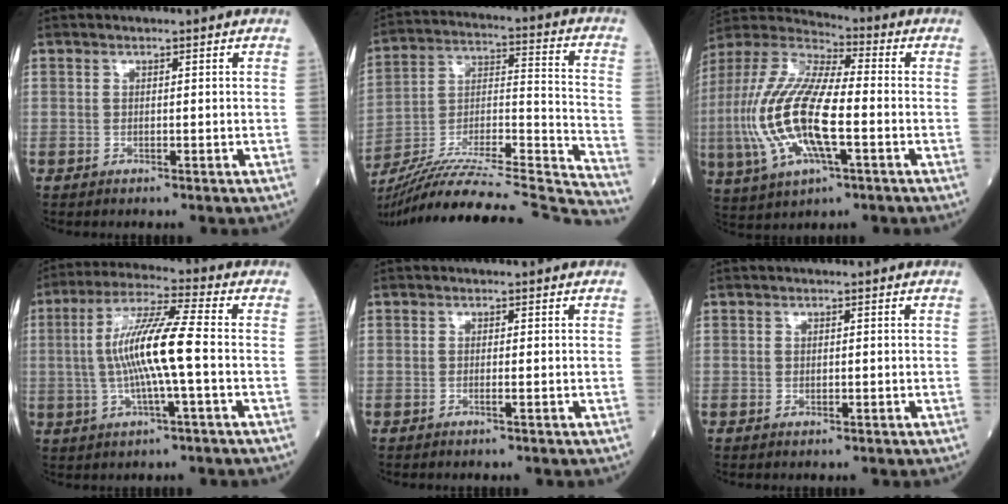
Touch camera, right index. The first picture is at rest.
{"total": 34.7, "force": [-32.0, 0.3, 13.2], "torque": [-0.170, -0.037, -0.476]}
{"total": 18.5, "force": [-3.3, 5.4, 17.4], "torque": [-0.389, -0.005, -0.060]}
{"total": 11.2, "force": [-0.7, 0.3, 11.2], "torque": [-0.217, 0.009, -0.019]}
{"total": 0.7, "force": [-0.2, -0.1, 0.6], "torque": [-0.011, -0.001, -0.005]}
{"total": 0.8, "force": [-0.1, 0.5, 0.6], "torque": [-0.007, -0.002, -0.002]}